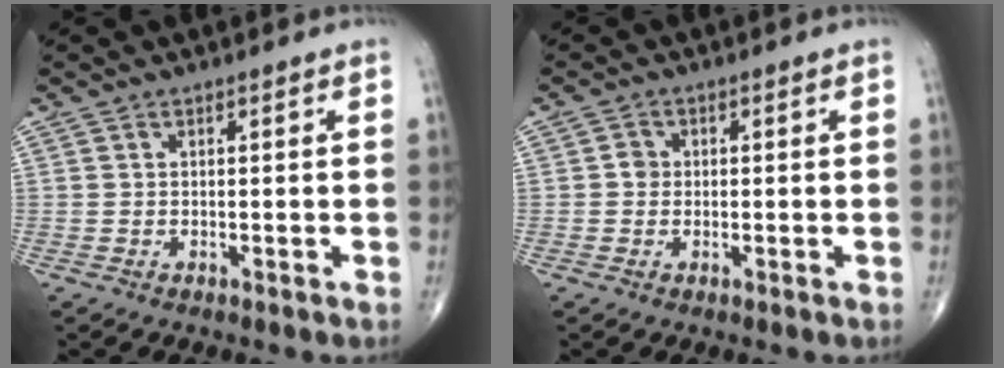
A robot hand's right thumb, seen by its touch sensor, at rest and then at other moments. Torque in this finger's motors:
{"motor_torque": [0.32, 0.54, 0.43, -0.05, 0.01]}